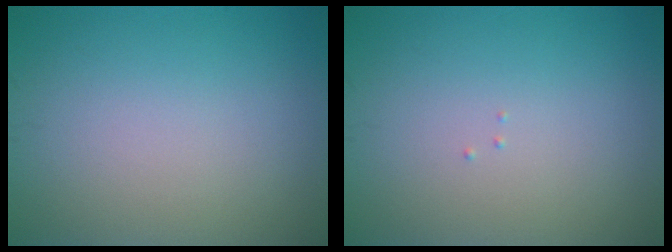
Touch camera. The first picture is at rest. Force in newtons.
{"total": 0.0}